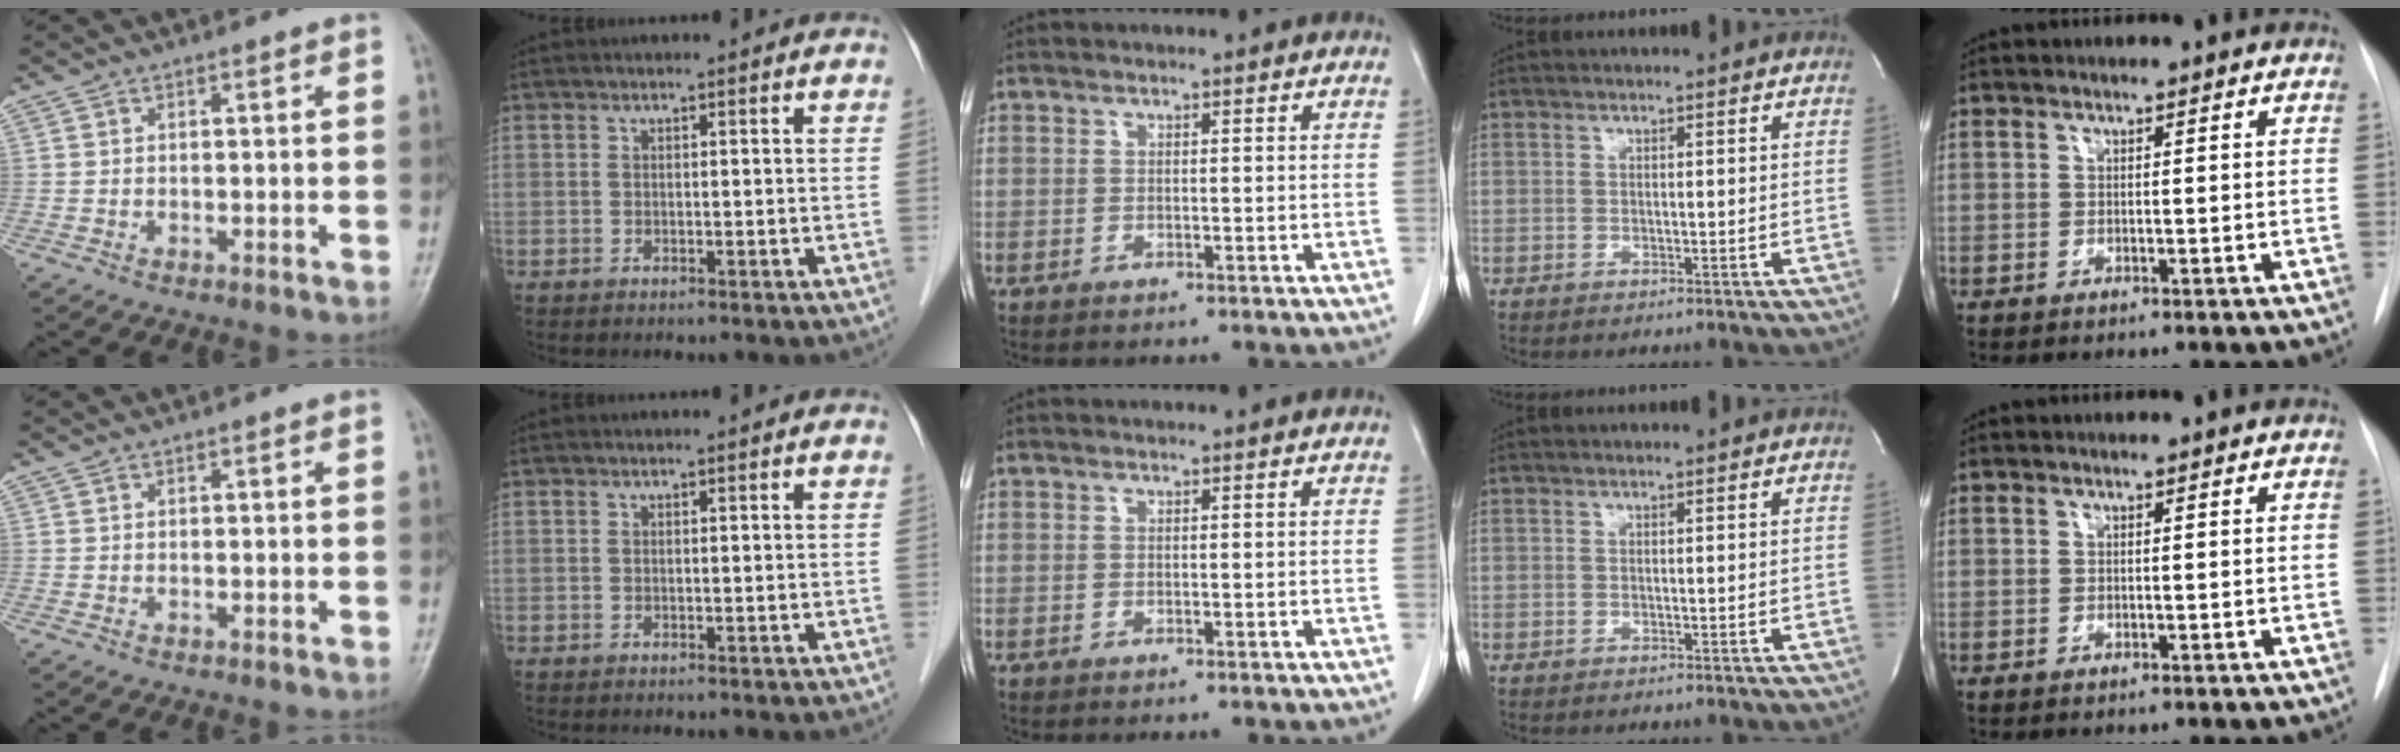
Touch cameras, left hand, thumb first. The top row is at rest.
{}